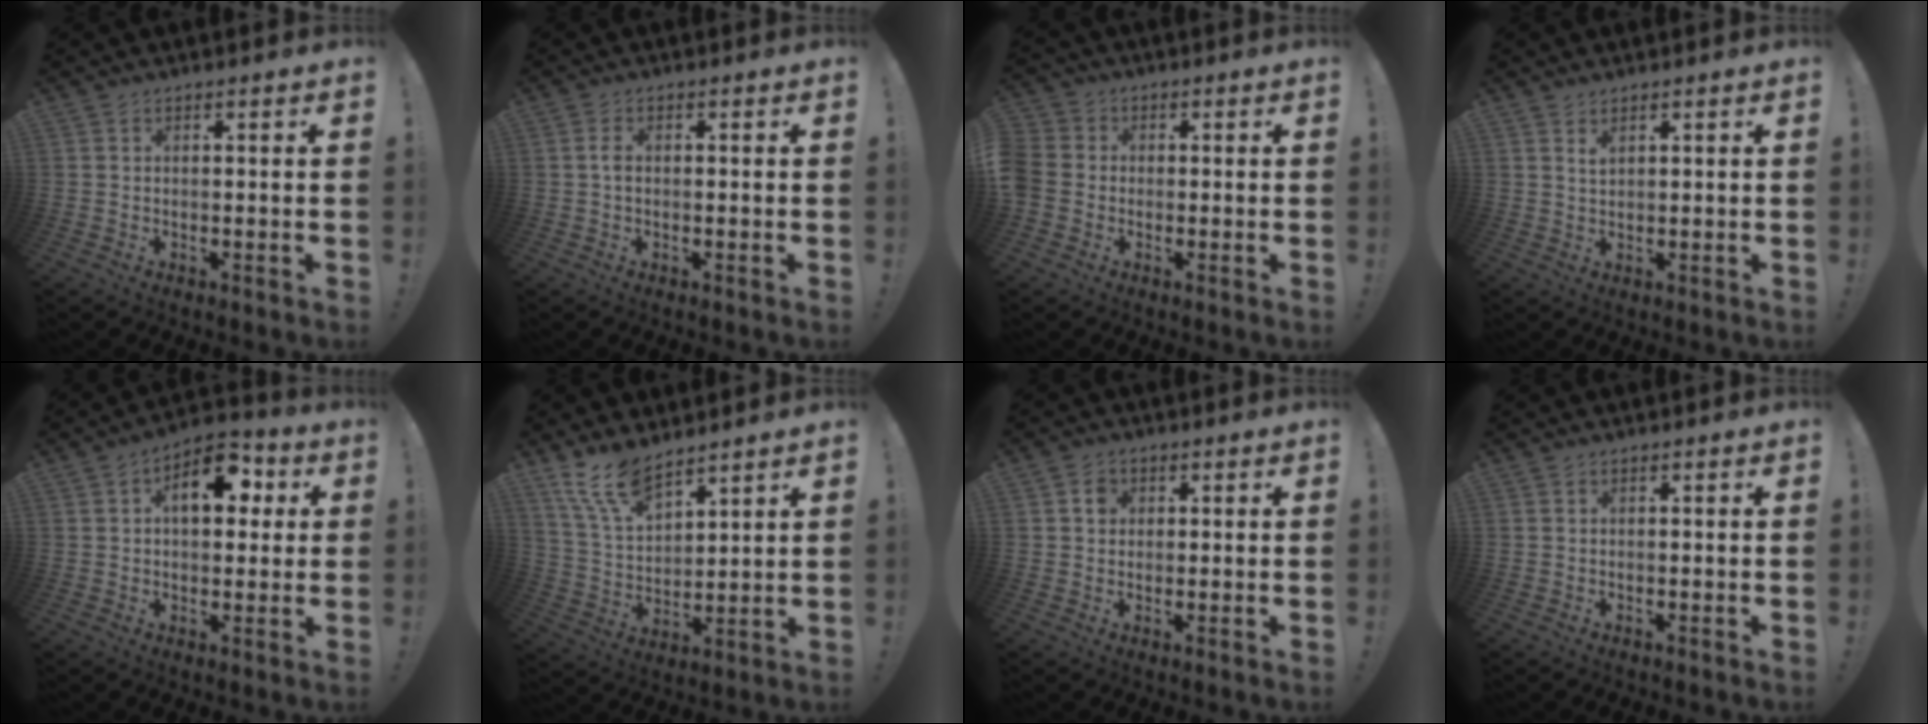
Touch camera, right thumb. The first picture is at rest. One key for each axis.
{"total": 1.6, "fx": -0.3, "fy": 0.7, "fz": 1.4, "tx": -0.033, "ty": 0.007, "tz": -0.006}
{"total": 5.7, "fx": -0.9, "fy": 5.1, "fz": 2.2, "tx": -0.053, "ty": 0.013, "tz": -0.017}
{"total": 1.5, "fx": 1.1, "fy": 0.5, "fz": 0.9, "tx": -0.004, "ty": -0.008, "tz": 0.017}
{"total": 12.4, "fx": 2.9, "fy": 7.2, "fz": 9.7, "tx": -0.135, "ty": 0.012, "tz": 0.047}
{"total": 11.9, "fx": 9.5, "fy": 4.4, "fz": 5.8, "tx": -0.124, "ty": -0.054, "tz": 0.182}
{"total": 3.1, "fx": 0.6, "fy": 2.8, "fz": 1.1, "tx": -0.007, "ty": 0.000, "tz": 0.008}
{"total": 0.0}